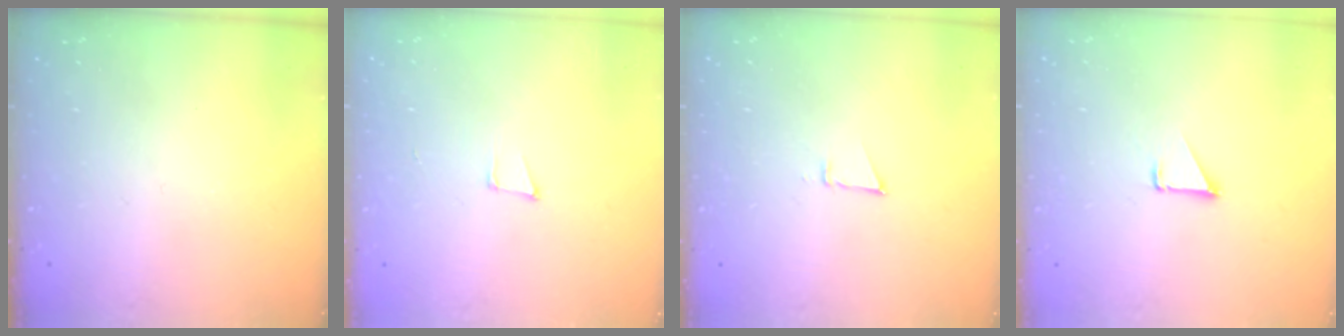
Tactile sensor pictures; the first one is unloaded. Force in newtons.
{"total": 5.0, "press": 4.2, "slide": 2.7}
{"total": 3.8, "press": 3.7, "slide": 0.6}
{"total": 1.1, "press": 1.1, "slide": 0.1}